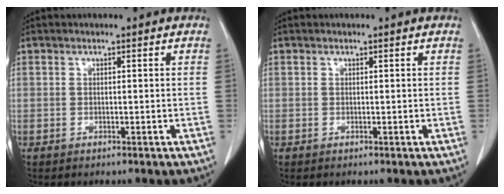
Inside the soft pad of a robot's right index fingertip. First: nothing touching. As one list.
[{"total": 0.0}]